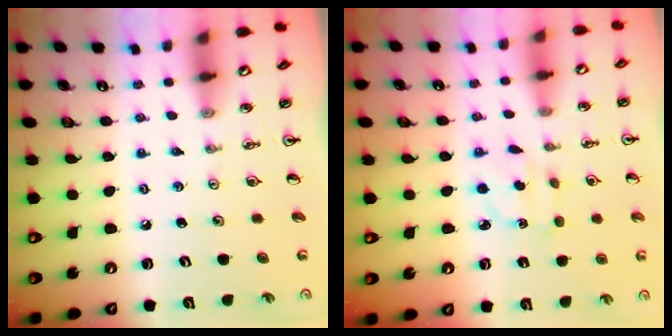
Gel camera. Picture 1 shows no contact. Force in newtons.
{"total": 2.9, "press": 2.9, "slide": 0.6}